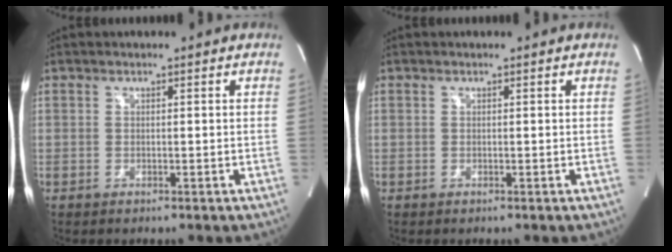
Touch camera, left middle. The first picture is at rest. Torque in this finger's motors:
{"motor_torque": [0.00, 0.00, 0.00, 0.00]}